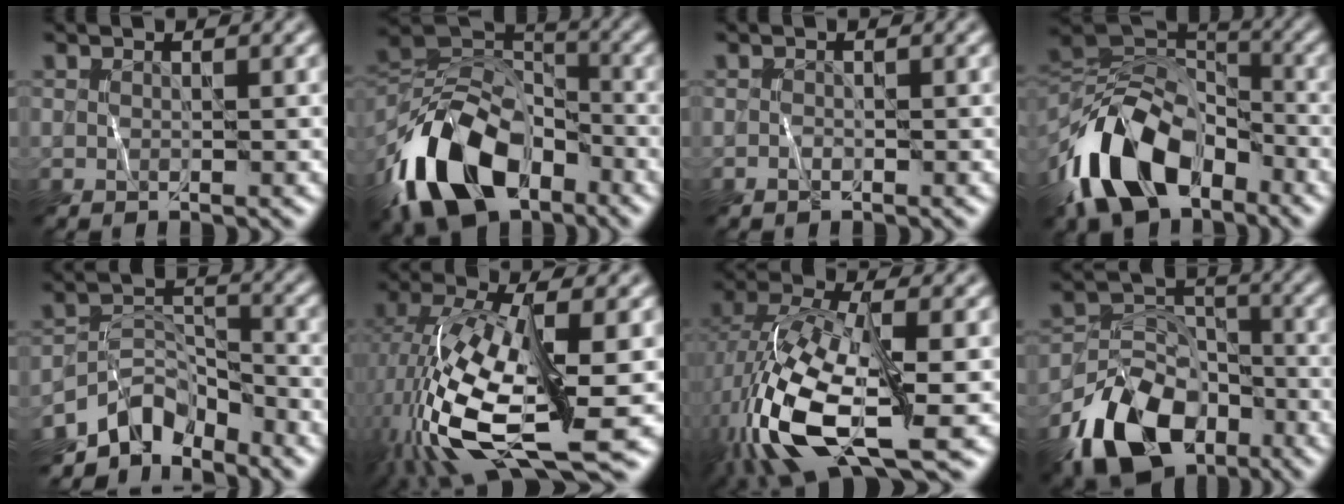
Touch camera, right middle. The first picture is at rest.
{"total": 14.0, "force": [-7.4, 8.2, 8.6], "torque": [-0.175, -0.004, -0.148]}
{"total": 0.7, "force": [-0.4, 0.4, 0.3], "torque": [-0.004, -0.001, -0.008]}
{"total": 12.6, "force": [-6.5, 7.4, 7.8], "torque": [-0.149, 0.000, -0.131]}
{"total": 6.6, "force": [-5.1, 3.4, 2.5], "torque": [-0.030, -0.003, -0.102]}
{"total": 13.9, "force": [-2.9, 5.2, 12.5], "torque": [-0.261, -0.004, -0.057]}
{"total": 12.4, "force": [-3.9, 5.0, 10.6], "torque": [-0.228, -0.007, -0.081]}
{"total": 10.9, "force": [-6.4, 6.8, 5.7], "torque": [-0.109, -0.012, -0.124]}